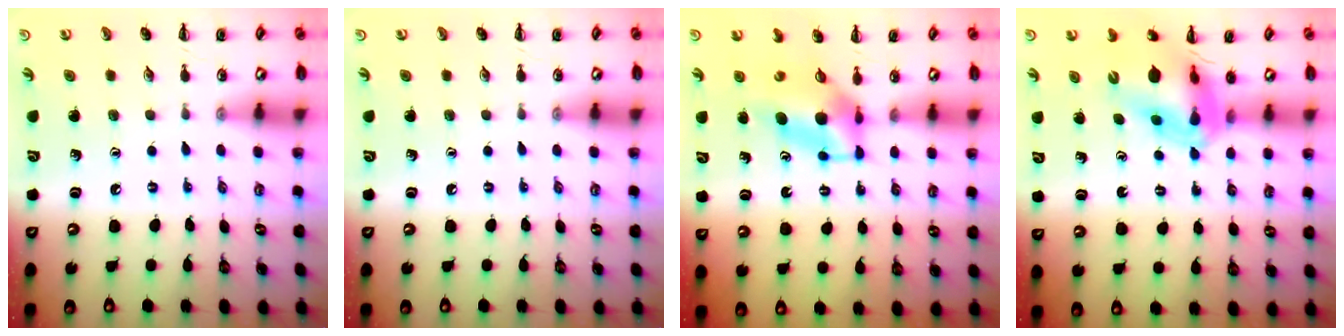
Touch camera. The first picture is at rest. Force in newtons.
{"total": 0.0}
{"total": 5.6, "press": 5.5, "slide": 1.1}
{"total": 12.0, "press": 11.5, "slide": 3.5}